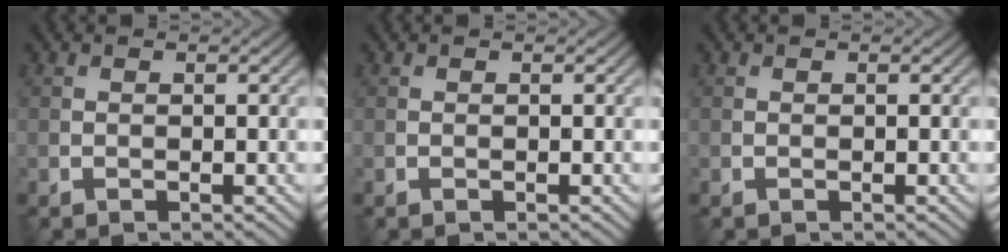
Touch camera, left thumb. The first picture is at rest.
{"total": 0.0}
{"total": 0.0}